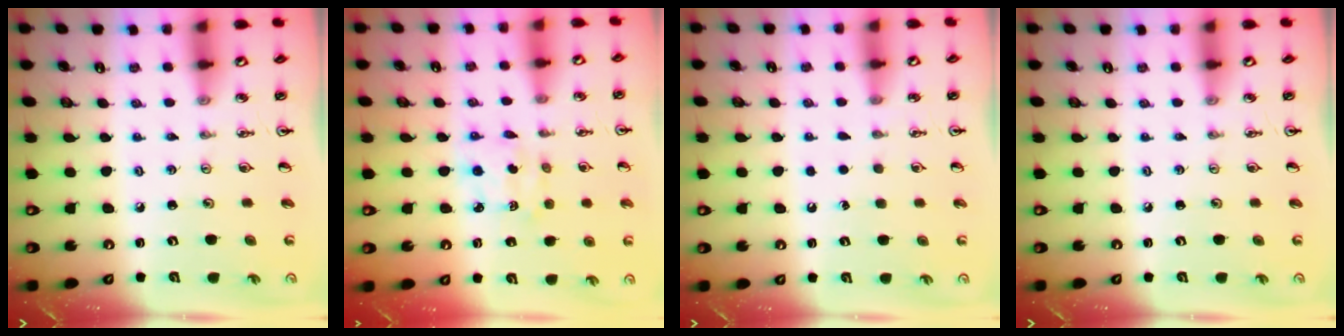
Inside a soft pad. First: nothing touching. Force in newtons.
{"total": 2.7, "press": 2.7, "slide": 0.0}
{"total": 1.4, "press": 1.4, "slide": 0.1}
{"total": 0.0}